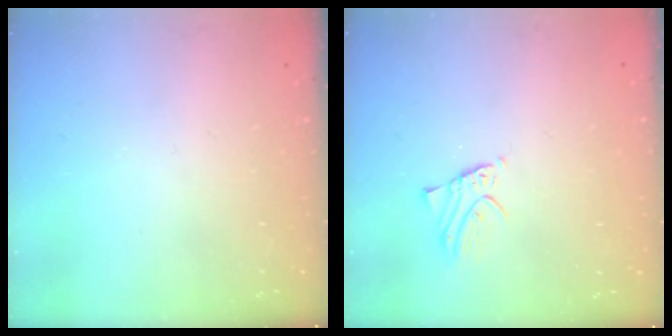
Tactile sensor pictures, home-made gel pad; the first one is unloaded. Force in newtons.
{"total": 1.9, "press": 1.9, "slide": 0.1}